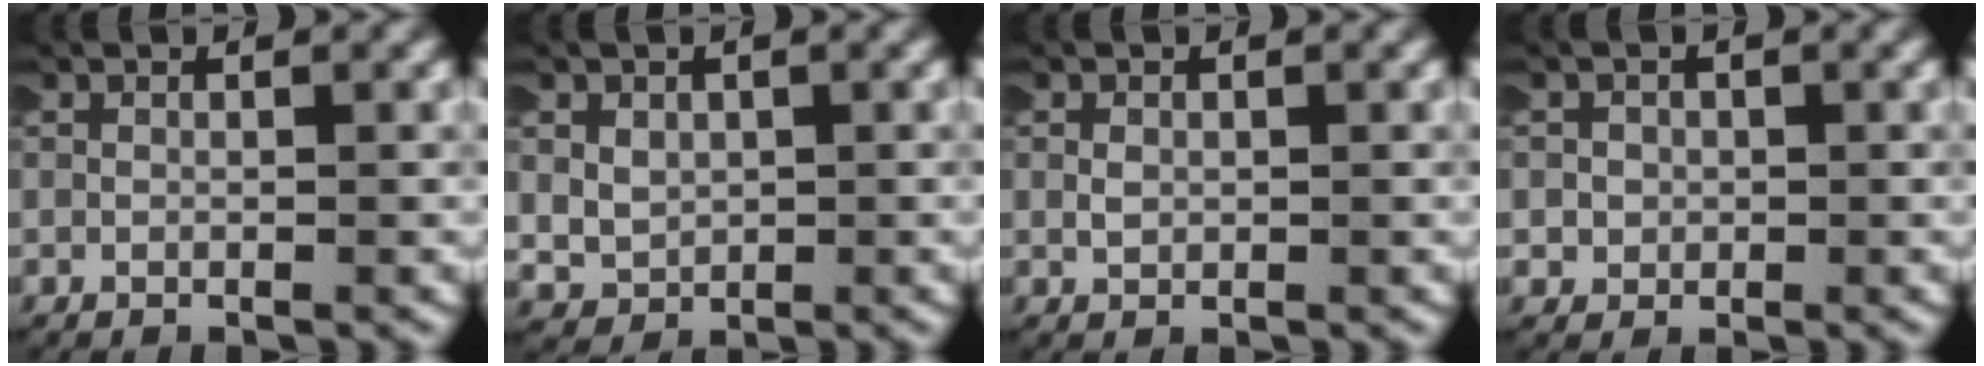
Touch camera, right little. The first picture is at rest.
{"total": 2.8, "force": [0.5, 2.5, 1.0], "torque": [-0.046, -0.013, 0.019]}
{"total": 0.6, "force": [0.1, 0.4, 0.4], "torque": [-0.014, 0.002, 0.003]}
{"total": 2.6, "force": [-0.4, 2.5, 0.3], "torque": [-0.026, 0.001, -0.013]}